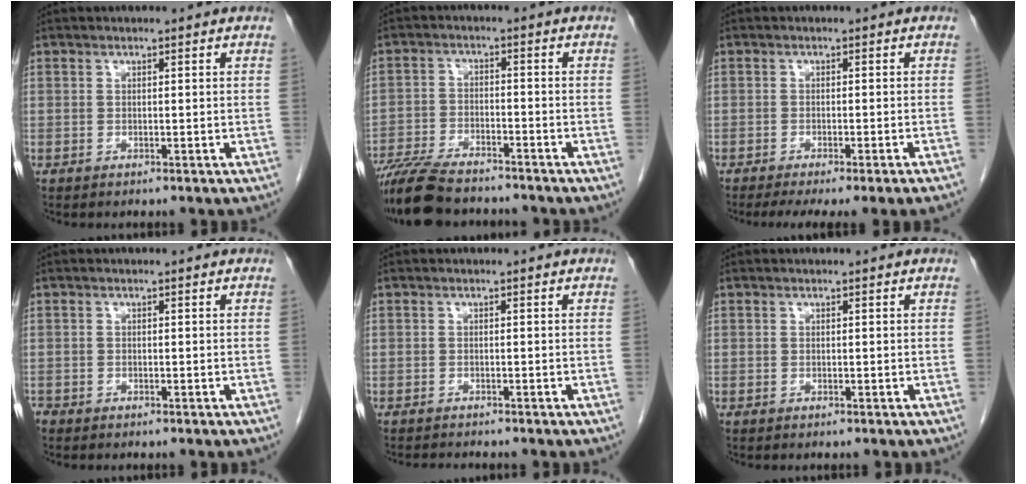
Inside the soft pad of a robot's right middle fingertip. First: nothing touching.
{"total": 11.1, "force": [-9.7, 2.3, 4.8], "torque": [-0.086, -0.018, -0.159]}
{"total": 8.3, "force": [-6.8, -0.8, 4.7], "torque": [-0.041, -0.015, -0.095]}
{"total": 0.7, "force": [-0.6, 0.4, 0.1], "torque": [-0.006, 0.000, -0.014]}
{"total": 1.6, "force": [-1.5, 0.0, 0.3], "torque": [-0.007, -0.005, -0.023]}
{"total": 0.0}